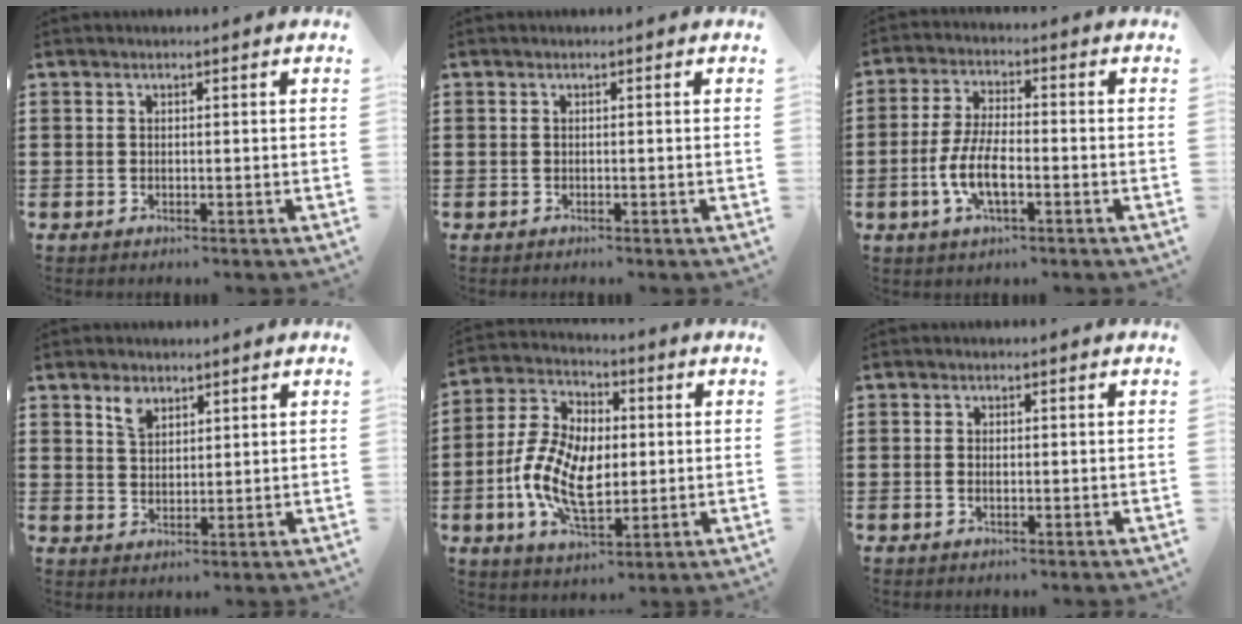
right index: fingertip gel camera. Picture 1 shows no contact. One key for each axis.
{"total": 0.0}
{"total": 7.3, "fx": -2.4, "fy": 2.6, "fz": 6.4, "tx": -0.148, "ty": -0.010, "tz": -0.050}
{"total": 3.4, "fx": 2.4, "fy": 1.9, "fz": 1.4, "tx": -0.027, "ty": 0.002, "tz": 0.044}
{"total": 11.7, "fx": -1.6, "fy": 7.0, "fz": 9.2, "tx": -0.213, "ty": 0.004, "tz": -0.031}
{"total": 0.8, "fx": -0.1, "fy": 0.4, "fz": 0.7, "tx": -0.014, "ty": 0.001, "tz": -0.003}